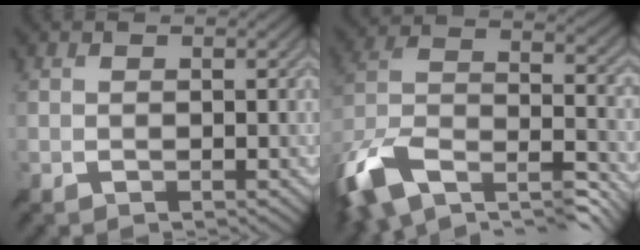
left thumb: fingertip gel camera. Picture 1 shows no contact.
{"total": 15.8, "force": [-9.5, 8.1, 9.7], "torque": [-0.252, -0.026, -0.144]}